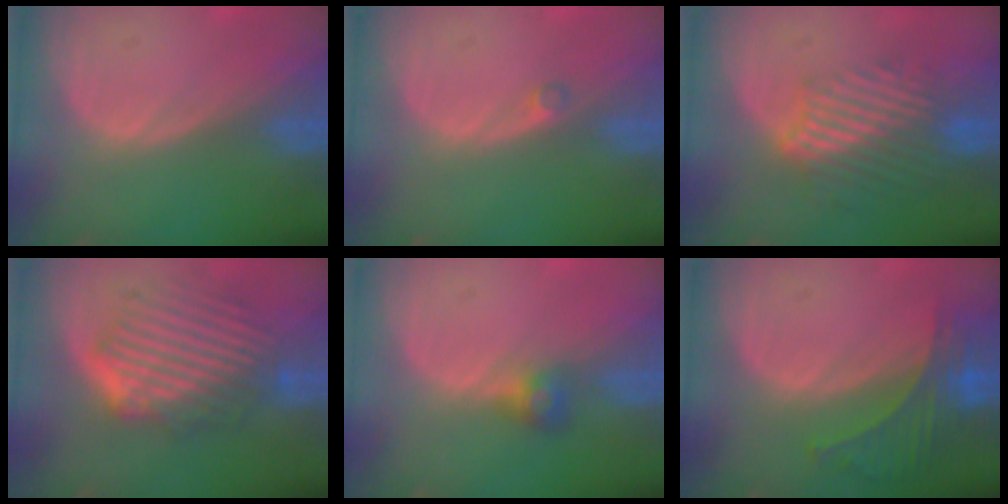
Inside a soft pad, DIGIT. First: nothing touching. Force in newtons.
{"total": 1.0, "press": 0.9, "slide": 0.5}
{"total": 9.5, "press": 8.0, "slide": 5.1}
{"total": 9.4, "press": 8.4, "slide": 4.4}
{"total": 2.7, "press": 2.6, "slide": 0.8}
{"total": 6.3, "press": 5.9, "slide": 2.3}